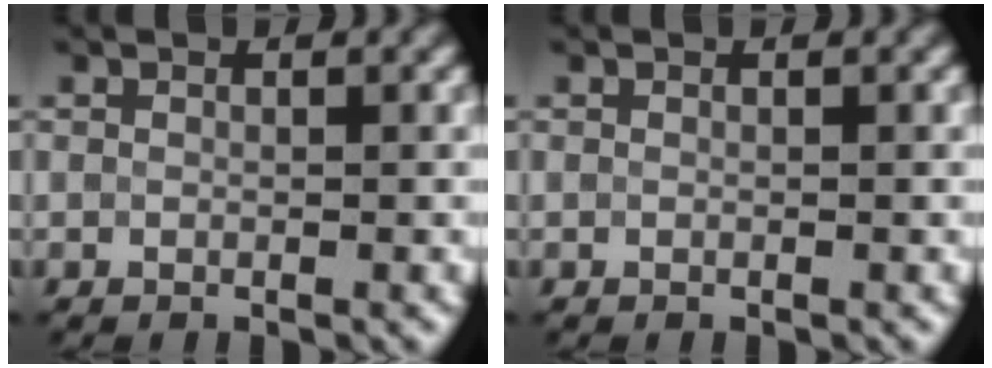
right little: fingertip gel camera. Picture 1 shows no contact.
{"total": 0.0}